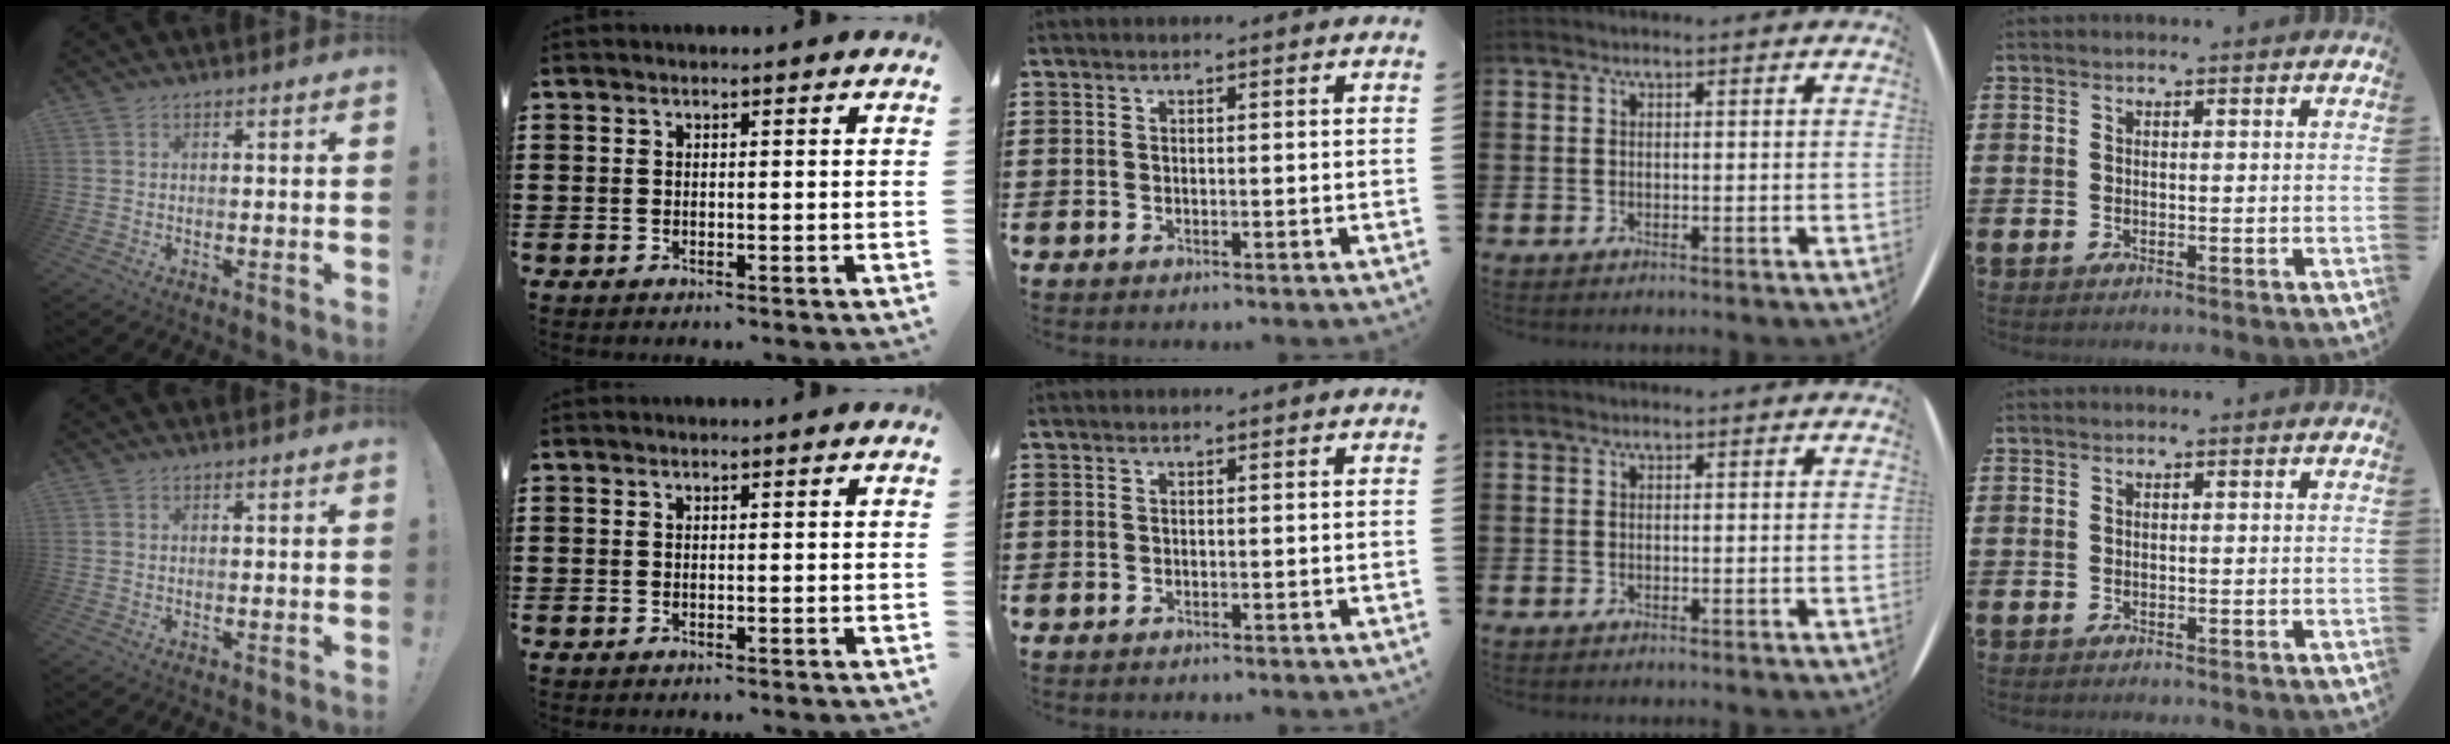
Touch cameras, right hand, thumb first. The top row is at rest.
{}